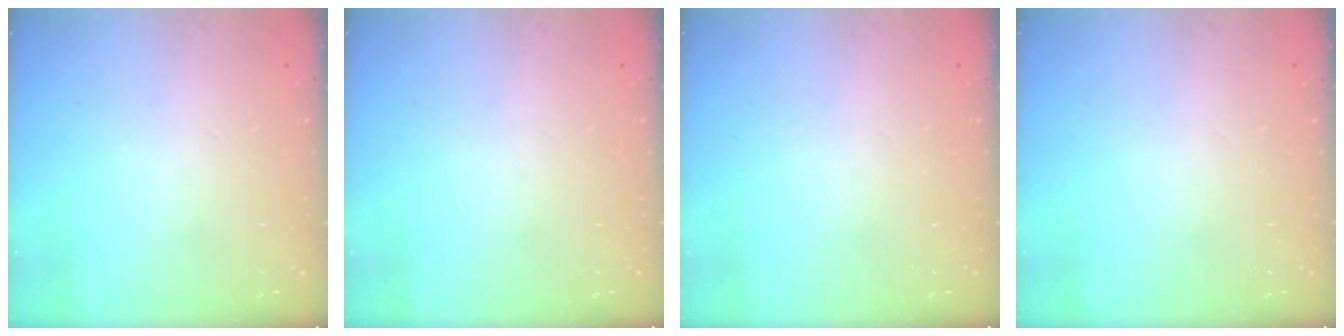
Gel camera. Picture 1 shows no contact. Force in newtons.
{"total": 0.0}
{"total": 0.0}
{"total": 0.0}